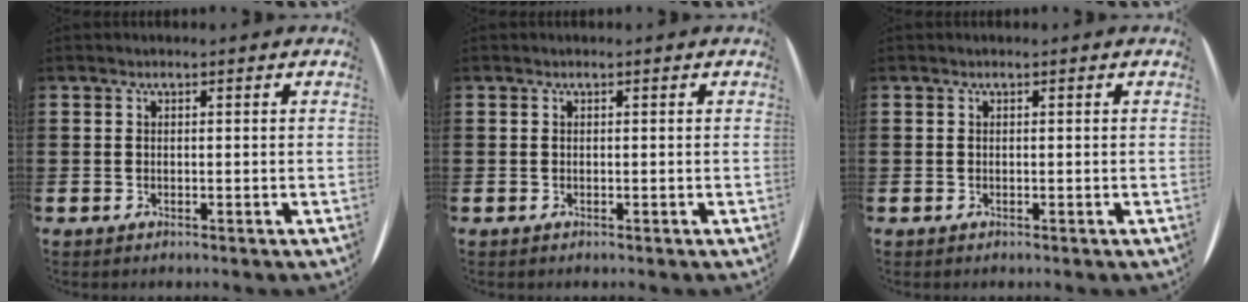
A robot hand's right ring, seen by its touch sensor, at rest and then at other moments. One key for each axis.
{"total": 0.0}
{"total": 0.0}